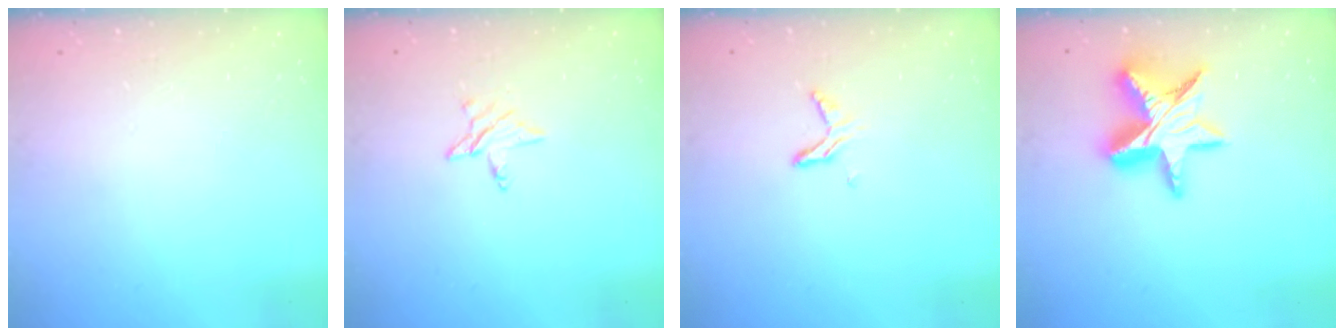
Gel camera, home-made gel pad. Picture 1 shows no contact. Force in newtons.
{"total": 3.8, "press": 3.8, "slide": 0.3}
{"total": 4.9, "press": 4.9, "slide": 0.3}
{"total": 15.8, "press": 15.7, "slide": 1.4}